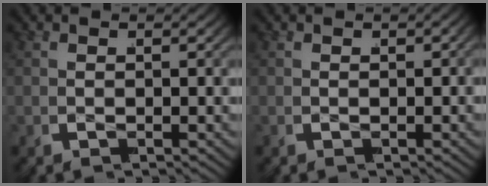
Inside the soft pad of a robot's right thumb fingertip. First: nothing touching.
{"total": 0.0}